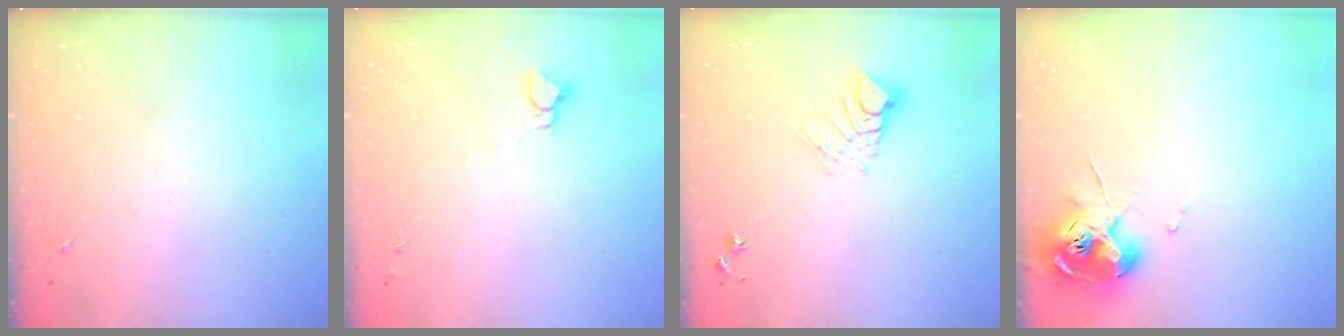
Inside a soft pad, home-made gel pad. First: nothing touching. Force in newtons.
{"total": 3.3, "press": 3.3, "slide": 0.2}
{"total": 7.7, "press": 7.7, "slide": 0.7}
{"total": 10.4, "press": 10.3, "slide": 1.0}